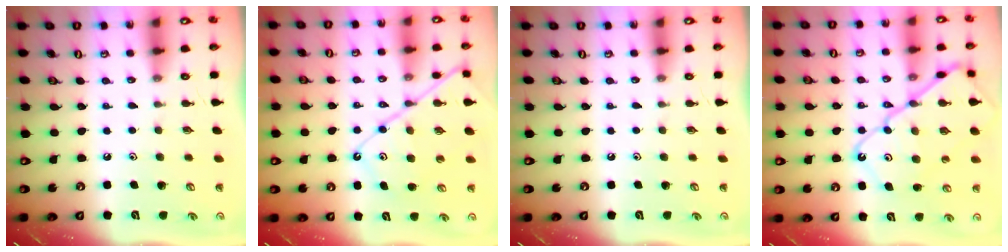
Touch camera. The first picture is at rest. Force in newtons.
{"total": 12.1, "press": 12.0, "slide": 1.4}
{"total": 0.0}
{"total": 17.4, "press": 17.3, "slide": 1.9}